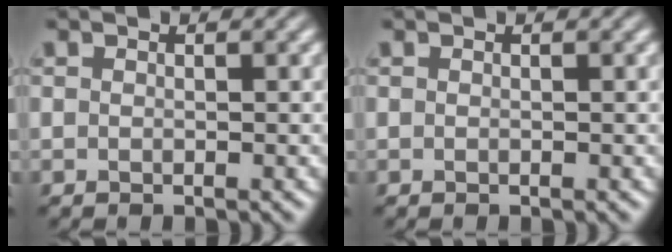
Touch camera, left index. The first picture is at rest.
{"total": 0.0}